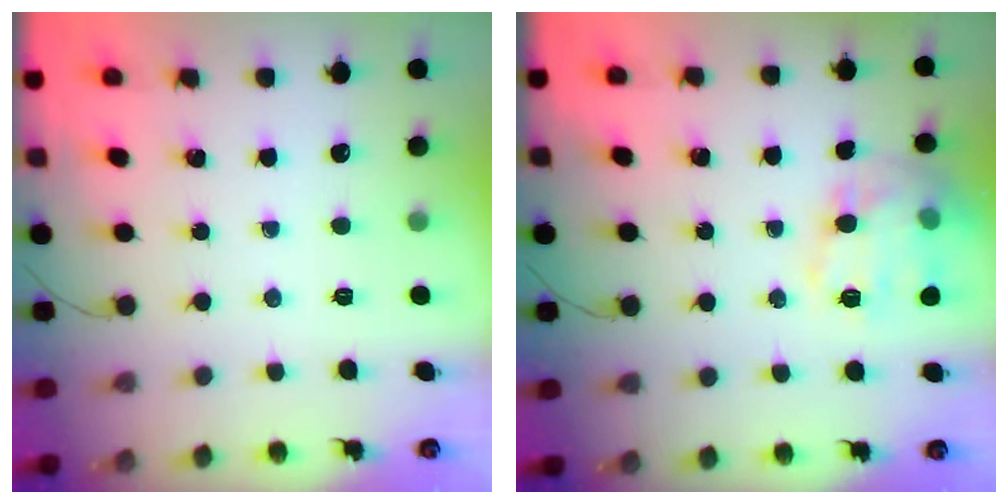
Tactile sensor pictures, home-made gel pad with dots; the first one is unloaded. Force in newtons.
{"total": 16.0, "press": 16.0, "slide": 1.1}